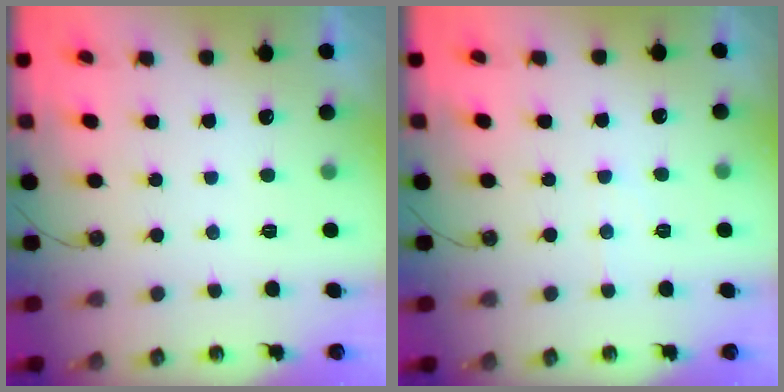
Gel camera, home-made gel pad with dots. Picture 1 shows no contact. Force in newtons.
{"total": 4.5, "press": 4.5, "slide": 0.2}